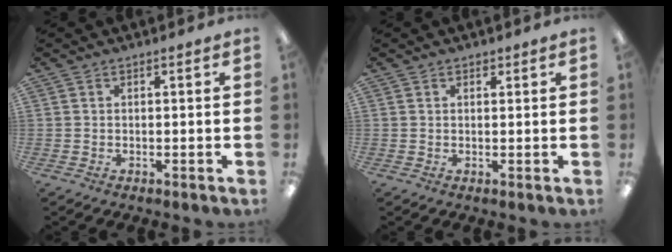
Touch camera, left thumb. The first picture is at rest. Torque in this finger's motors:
{"motor_torque": [-0.13, -0.09, -0.34, 0.43, -0.01]}